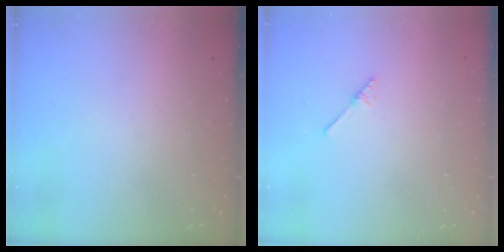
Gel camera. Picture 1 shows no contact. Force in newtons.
{"total": 1.9, "press": 1.8, "slide": 0.3}